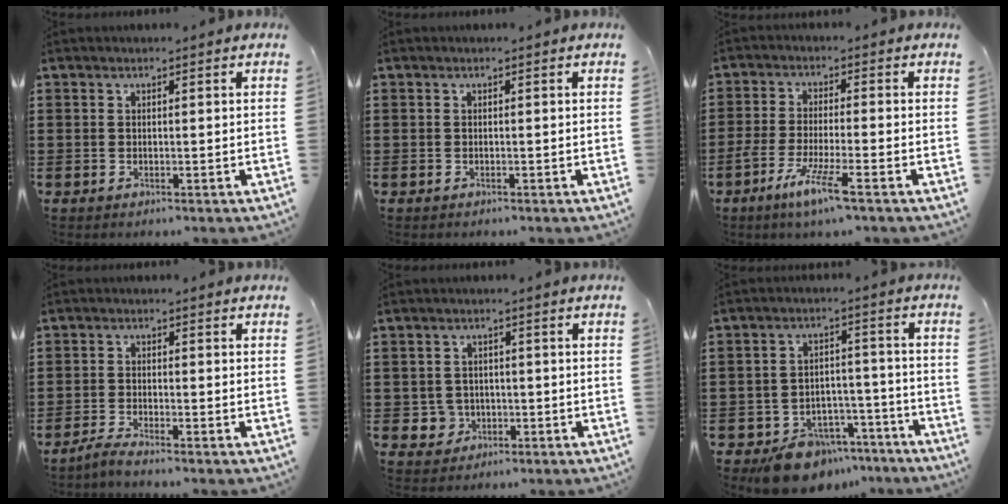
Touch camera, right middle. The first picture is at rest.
{"total": 0.0}
{"total": 6.6, "force": [-4.3, 0.1, 5.0], "torque": [-0.108, -0.015, -0.084]}
{"total": 2.2, "force": [-2.0, -0.3, 0.9], "torque": [-0.024, -0.001, -0.041]}
{"total": 2.9, "force": [-0.8, 2.7, 0.5], "torque": [-0.022, 0.001, -0.016]}
{"total": 8.1, "force": [-6.9, 3.8, 1.8], "torque": [-0.030, 0.037, -0.125]}